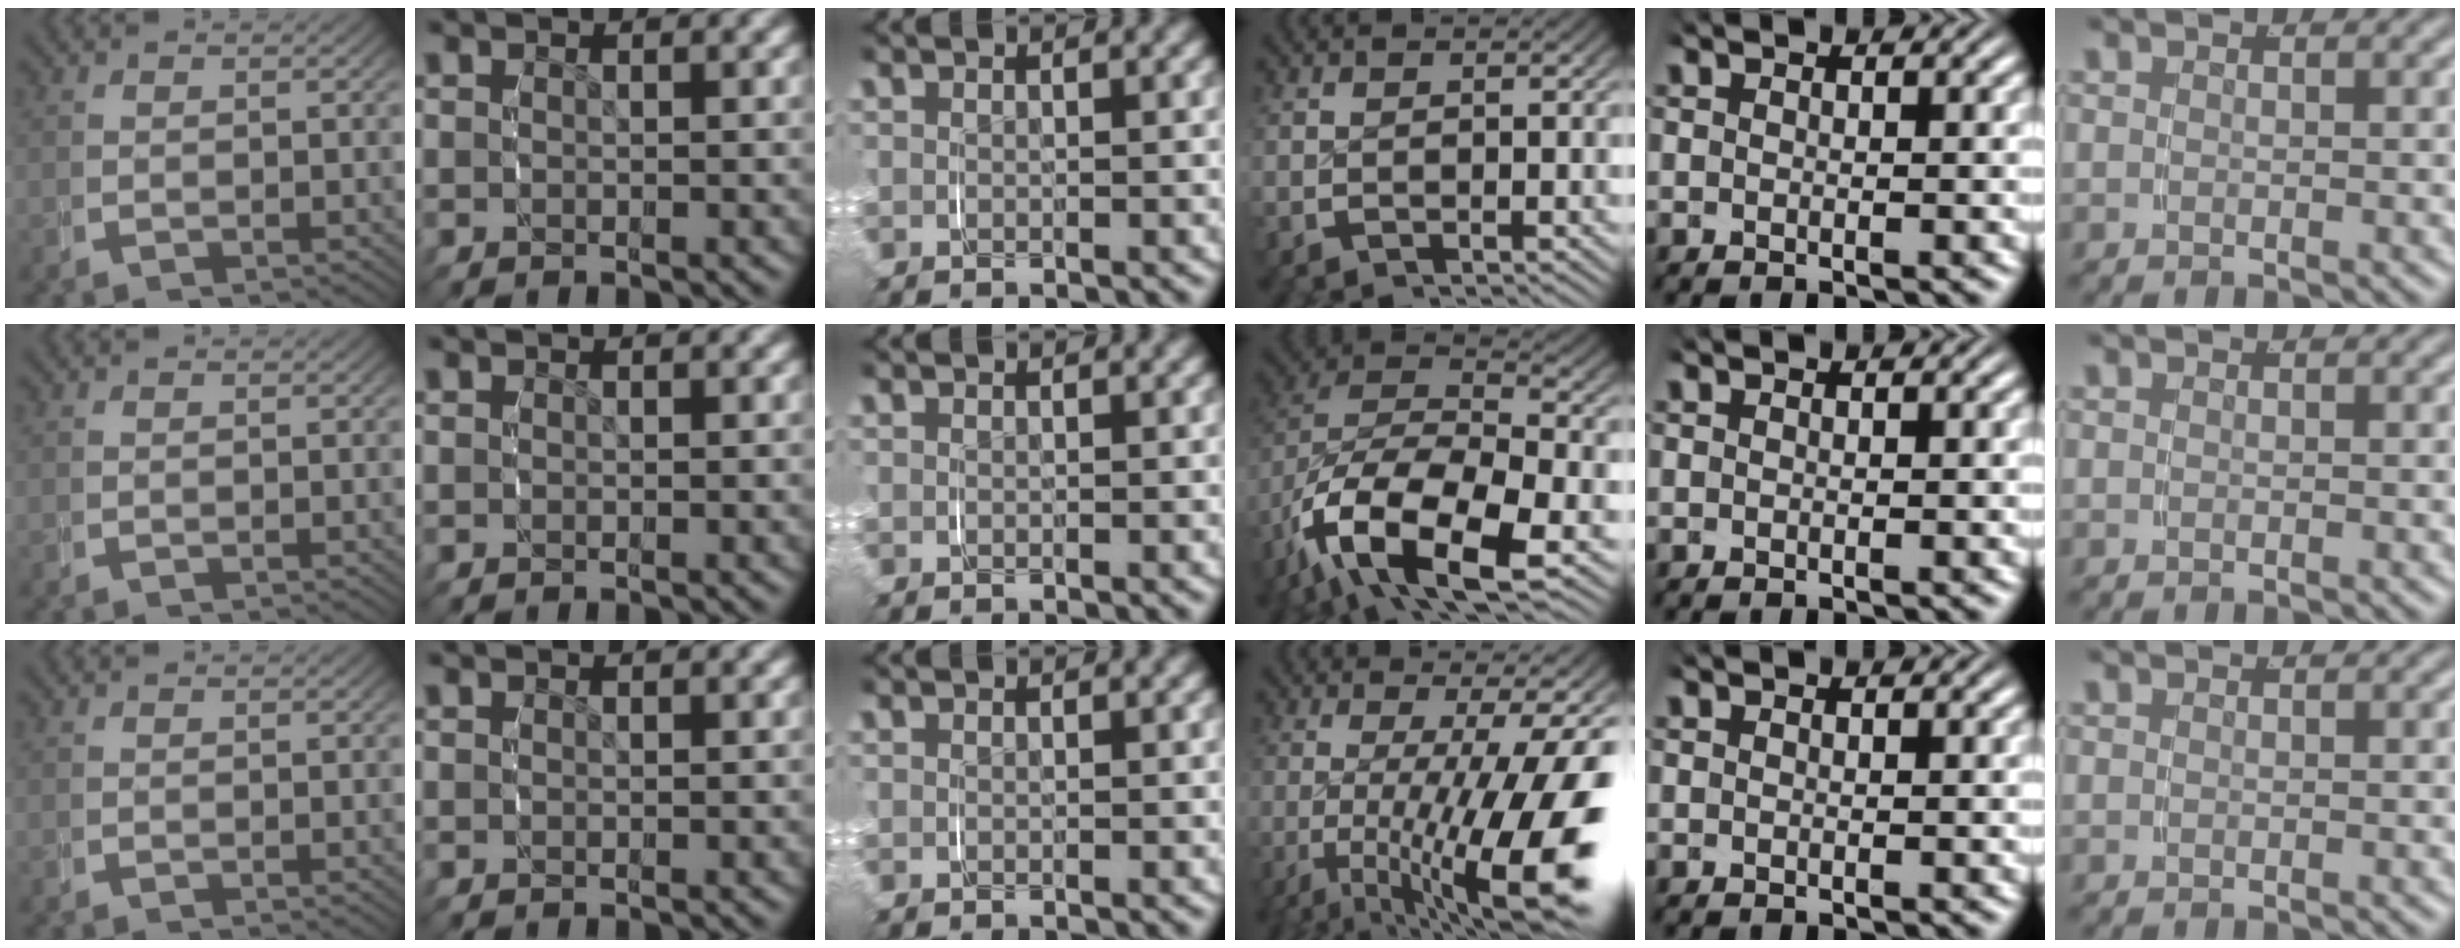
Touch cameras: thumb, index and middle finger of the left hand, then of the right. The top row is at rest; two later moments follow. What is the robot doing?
{"motion": "grasp_and_lifting", "object": "keyboard"}